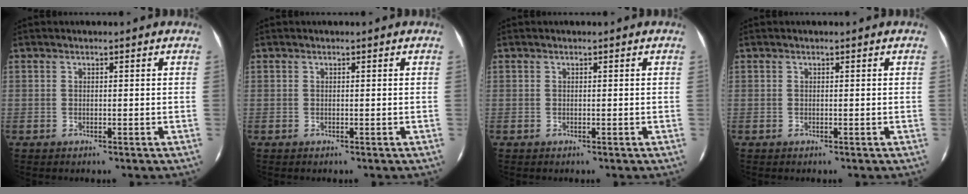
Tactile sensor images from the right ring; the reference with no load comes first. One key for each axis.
{"total": 0.0}
{"total": 0.0}
{"total": 0.0}